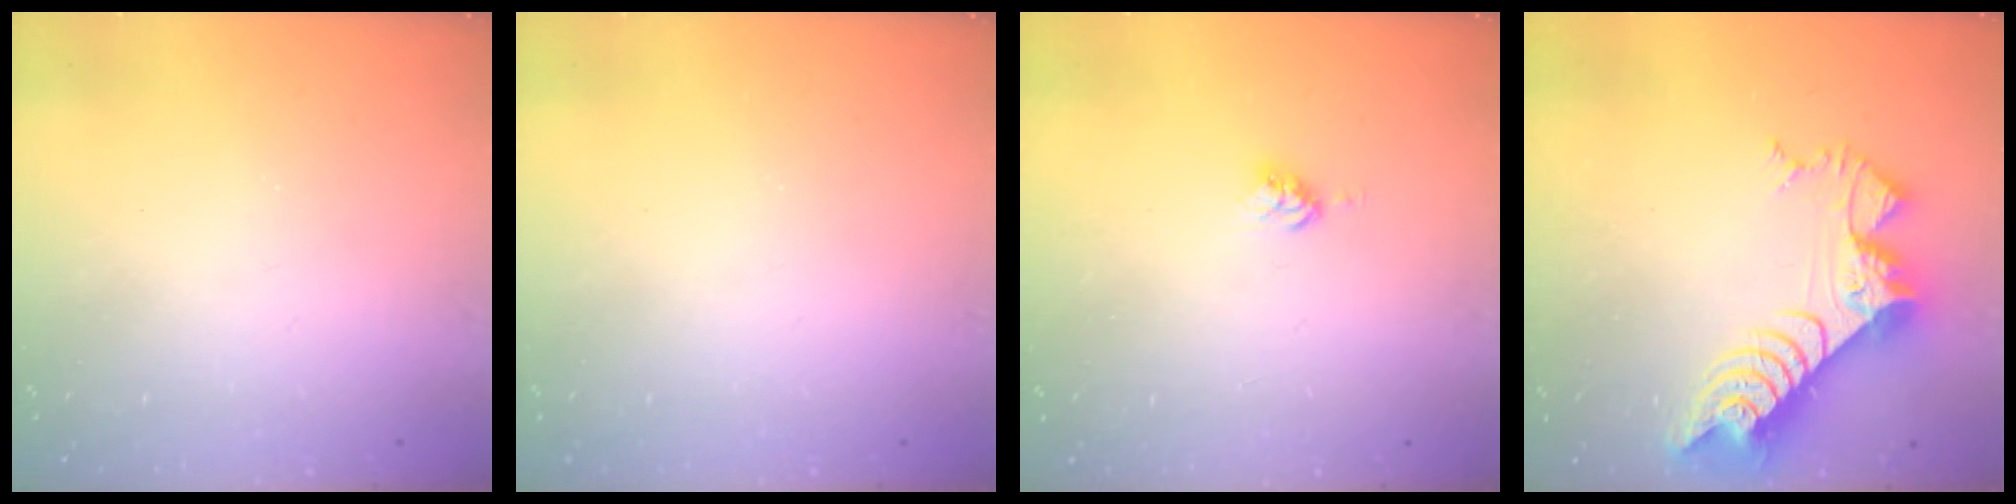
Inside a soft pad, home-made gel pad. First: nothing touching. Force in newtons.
{"total": 0.0}
{"total": 3.7, "press": 3.7, "slide": 0.5}
{"total": 10.6, "press": 10.6, "slide": 0.9}